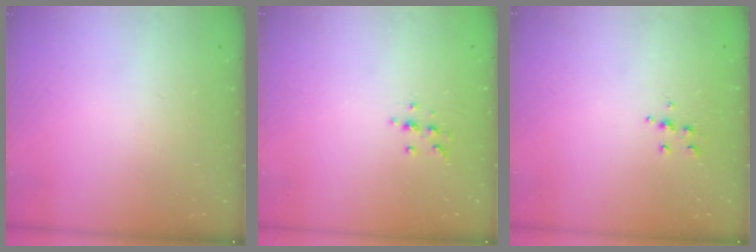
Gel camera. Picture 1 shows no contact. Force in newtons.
{"total": 5.0, "press": 5.0, "slide": 0.6}
{"total": 5.5, "press": 5.4, "slide": 0.9}